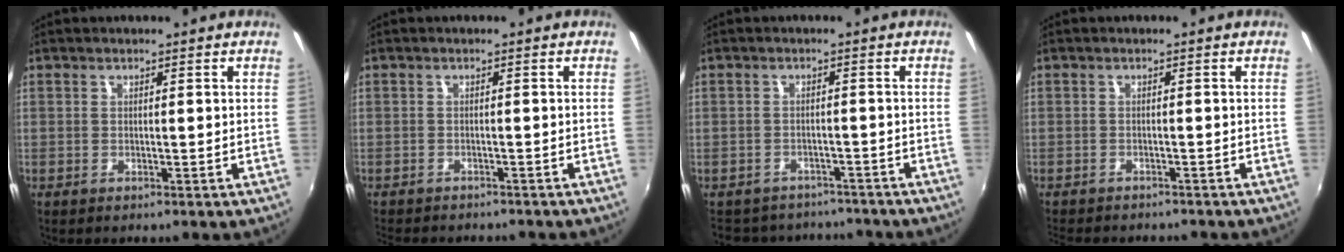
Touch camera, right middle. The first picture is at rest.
{"total": 6.2, "force": [-5.7, 1.6, 2.0], "torque": [-0.053, -0.016, -0.084]}
{"total": 9.8, "force": [-8.4, 4.7, 2.0], "torque": [-0.052, 0.022, -0.112]}
{"total": 6.8, "force": [-6.2, 1.8, 2.3], "torque": [-0.059, -0.017, -0.091]}